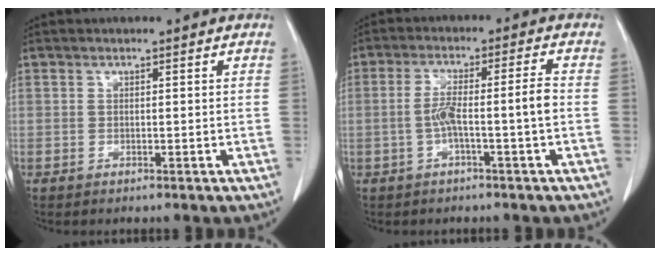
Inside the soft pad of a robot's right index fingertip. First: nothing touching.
{"total": 6.1, "force": [-1.4, -0.2, 6.0], "torque": [-0.114, 0.020, -0.021]}